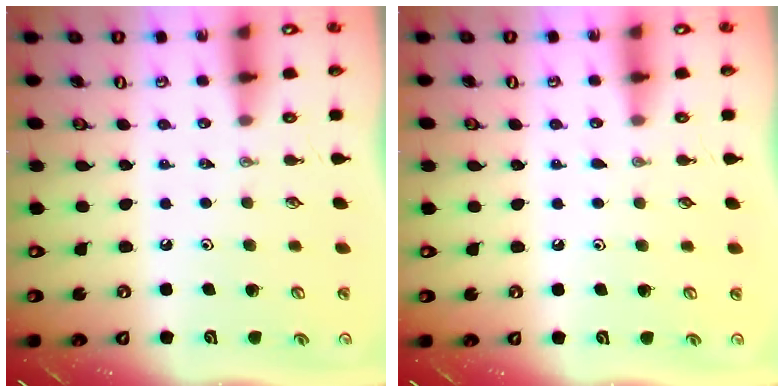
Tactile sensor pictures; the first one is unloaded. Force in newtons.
{"total": 2.1, "press": 2.1, "slide": 0.3}